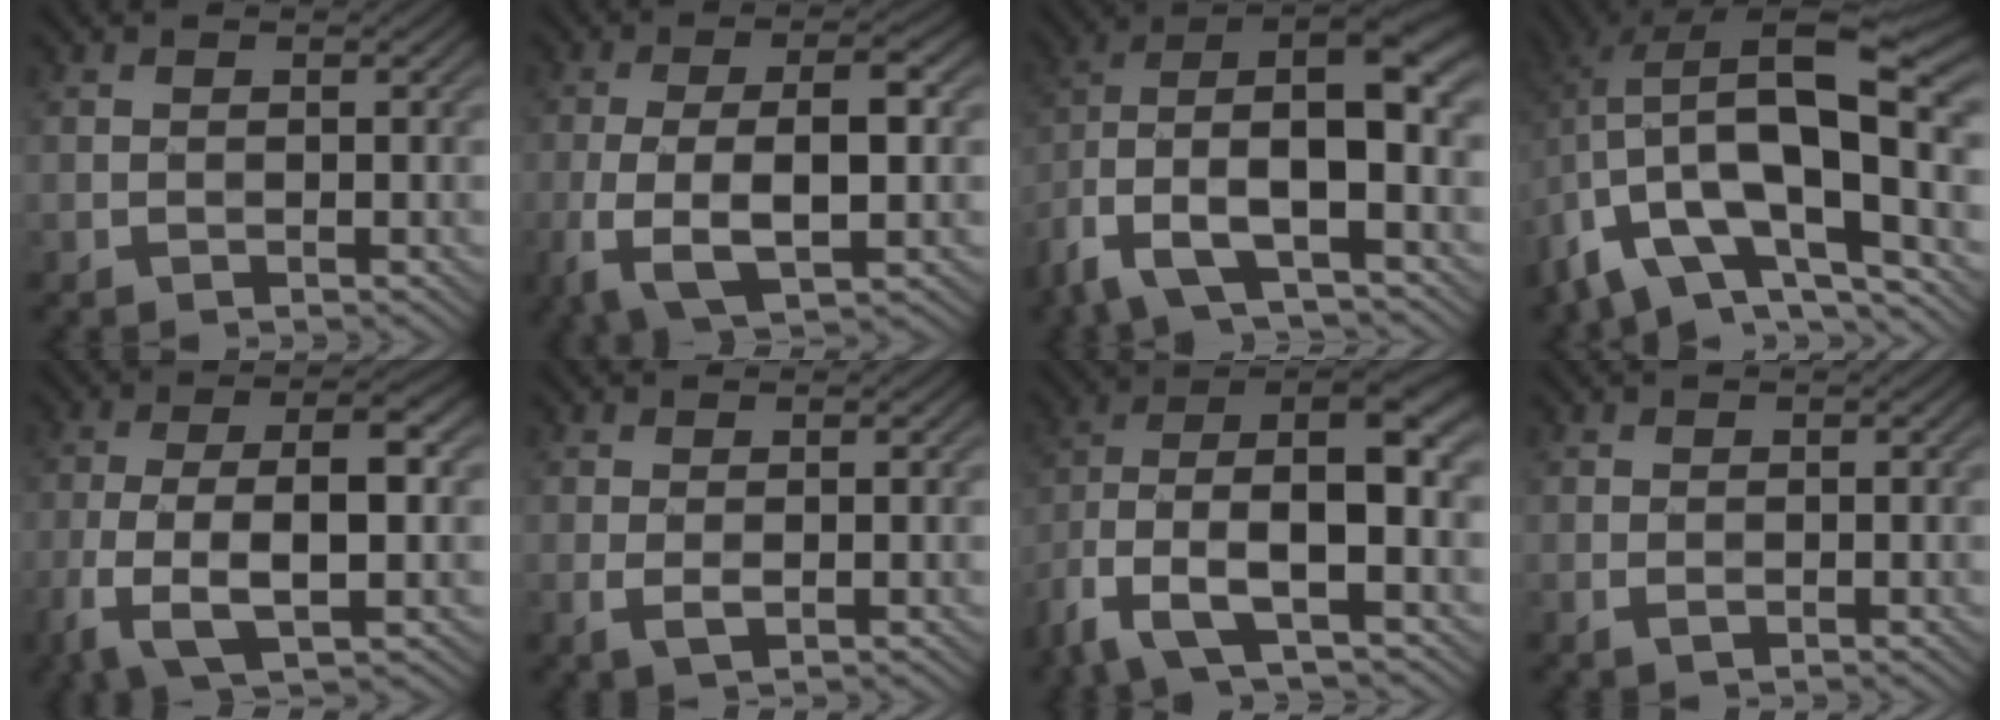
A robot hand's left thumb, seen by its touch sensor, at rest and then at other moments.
{"total": 9.5, "force": [-2.4, 3.3, 8.6], "torque": [-0.169, -0.004, -0.045]}
{"total": 14.9, "force": [-4.4, 7.0, 12.4], "torque": [-0.257, -0.013, -0.079]}
{"total": 17.1, "force": [-2.9, 8.2, 14.8], "torque": [-0.257, -0.010, -0.040]}
{"total": 10.4, "force": [-3.2, 3.5, 9.2], "torque": [-0.175, -0.001, -0.063]}
{"total": 1.6, "force": [0.1, 0.6, 1.5], "torque": [-0.038, -0.002, 0.002]}
{"total": 13.5, "force": [-4.3, 6.0, 11.3], "torque": [-0.237, -0.012, -0.084]}
{"total": 0.8, "force": [-0.2, 0.4, 0.7], "torque": [-0.016, -0.002, -0.002]}